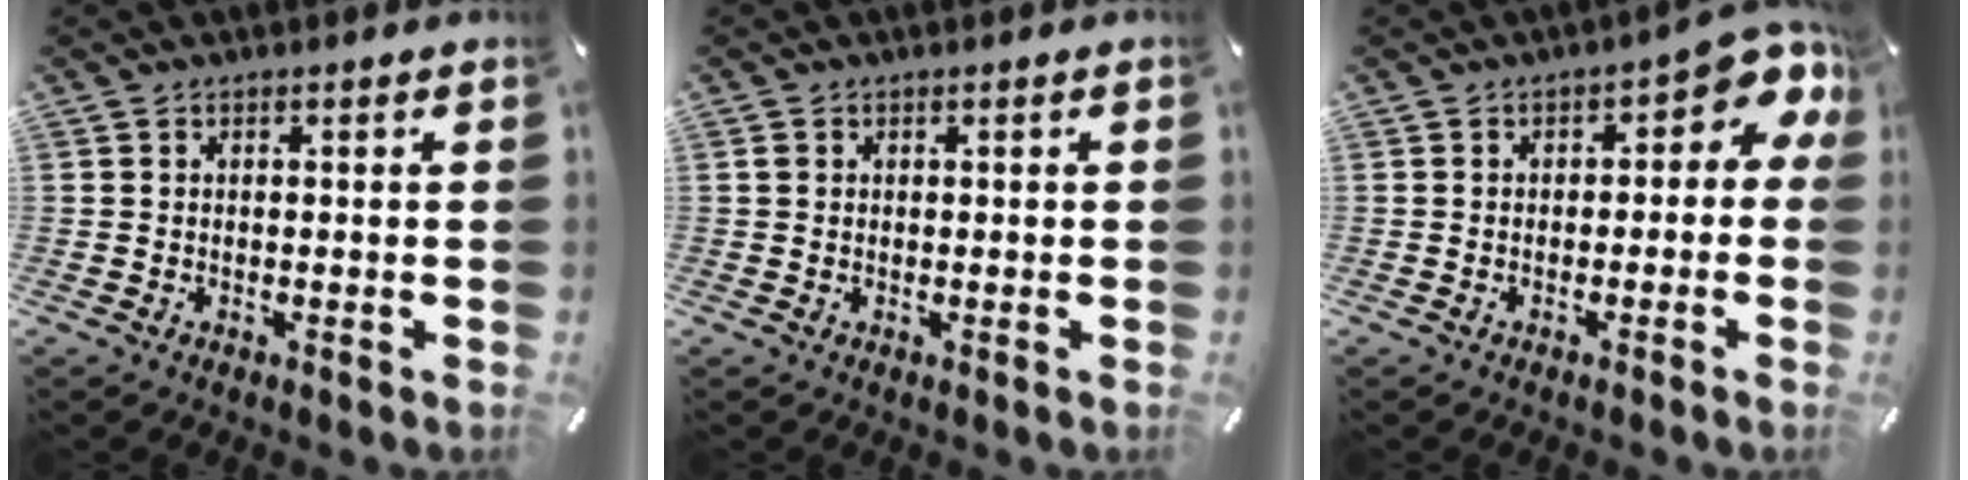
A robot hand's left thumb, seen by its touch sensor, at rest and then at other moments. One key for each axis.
{"total": 0.7, "fx": 0.1, "fy": 0.7, "fz": 0.0, "tx": -0.001, "ty": 0.005, "tz": 0.001}
{"total": 5.7, "fx": 1.2, "fy": 3.3, "fz": 4.4, "tx": -0.060, "ty": -0.010, "tz": 0.012}